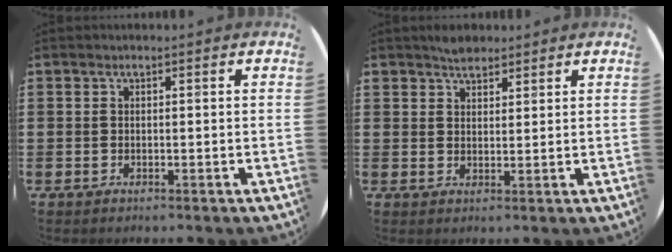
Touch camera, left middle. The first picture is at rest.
{"total": 2.5, "force": [2.3, 1.0, 0.3], "torque": [-0.001, 0.002, 0.042]}